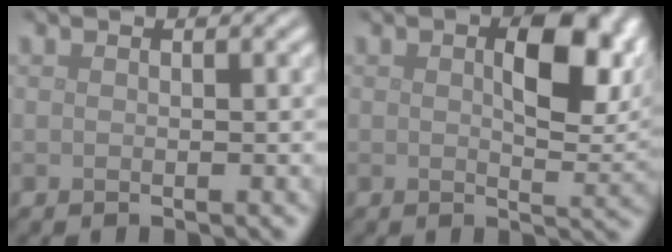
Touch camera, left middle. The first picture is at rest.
{"total": 7.3, "force": [1.7, 3.5, 6.2], "torque": [-0.088, 0.001, 0.030]}